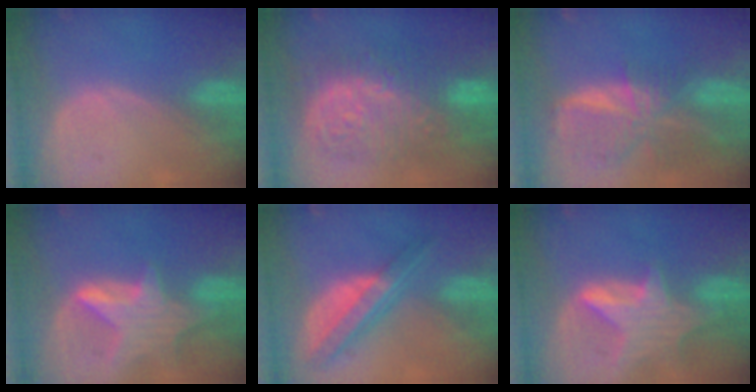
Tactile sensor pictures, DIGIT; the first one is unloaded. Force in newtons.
{"total": 13.4, "press": 13.3, "slide": 1.4}
{"total": 9.3, "press": 8.2, "slide": 4.5}
{"total": 8.0, "press": 7.2, "slide": 3.4}
{"total": 7.9, "press": 6.6, "slide": 4.2}
{"total": 8.1, "press": 7.3, "slide": 3.6}